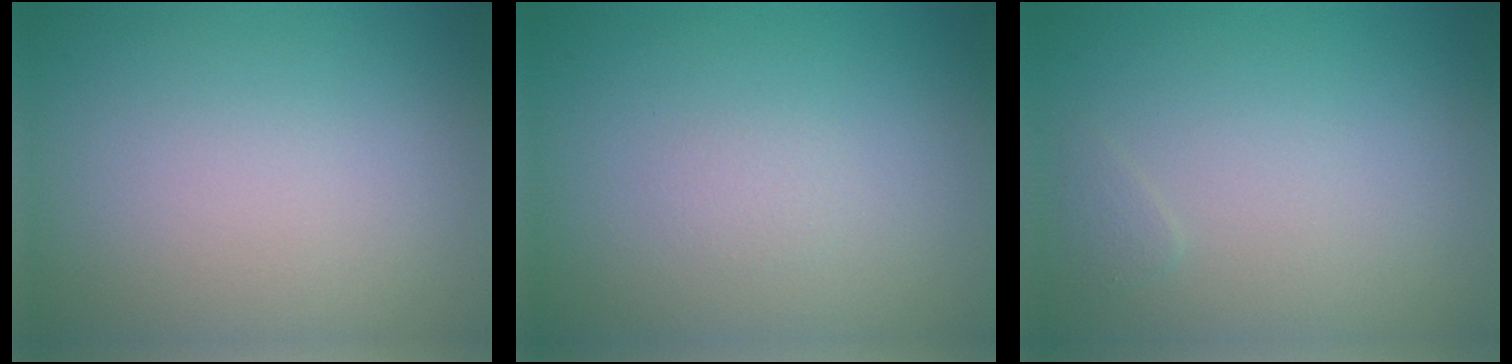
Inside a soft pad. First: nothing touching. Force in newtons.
{"total": 0.6, "press": 0.6, "slide": 0.0}
{"total": 0.6, "press": 0.6, "slide": 0.0}